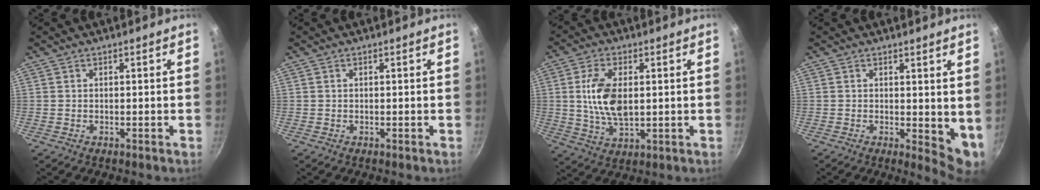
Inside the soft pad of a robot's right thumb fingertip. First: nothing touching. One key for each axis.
{"total": 0.0}
{"total": 10.6, "fx": 1.2, "fy": 5.5, "fz": 9.0, "tx": -0.175, "ty": -0.008, "tz": 0.029}
{"total": 6.5, "fx": 0.9, "fy": 2.8, "fz": 5.9, "tx": -0.065, "ty": -0.018, "tz": 0.018}